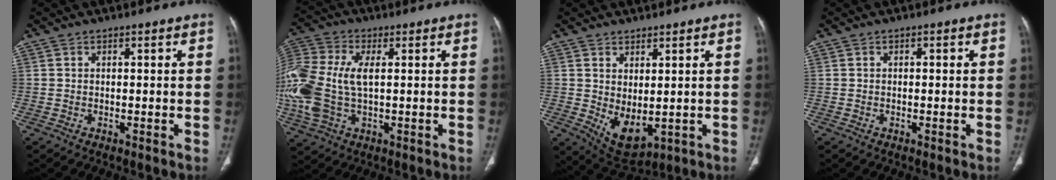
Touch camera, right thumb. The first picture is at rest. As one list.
[{"total": 18.8, "force": [0.3, 11.0, 15.3], "torque": [-0.398, 0.005, 0.009]}, {"total": 7.2, "force": [-0.1, 4.0, 6.1], "torque": [-0.090, -0.016, 0.024]}, {"total": 0.6, "force": [0.1, 0.3, 0.5], "torque": [-0.008, 0.002, 0.001]}]